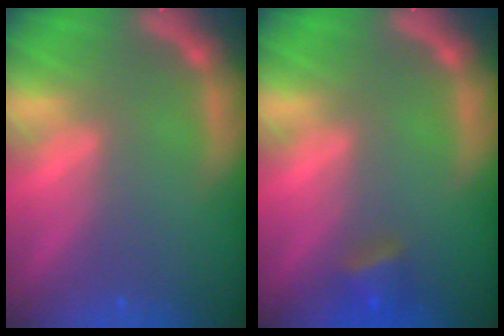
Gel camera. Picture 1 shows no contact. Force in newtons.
{"total": 2.4}